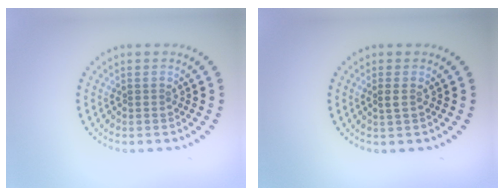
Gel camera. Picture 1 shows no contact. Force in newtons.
{"total": 0.7, "press": 0.7, "slide": 0.3}